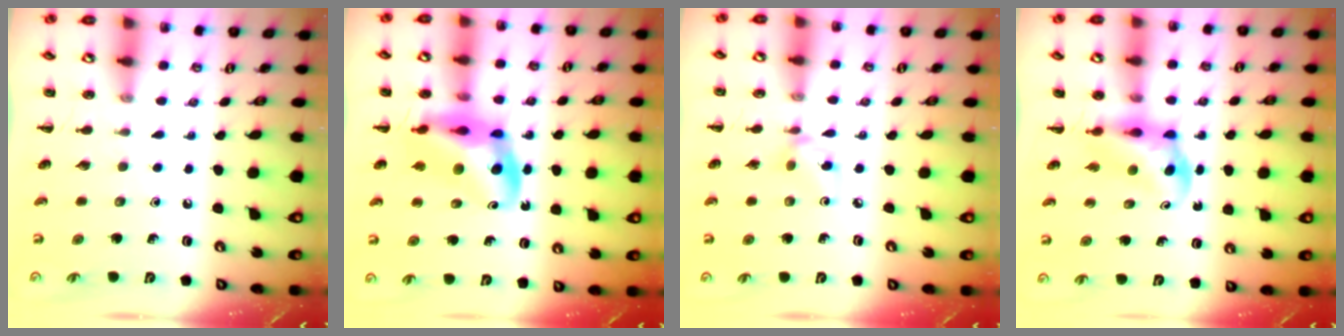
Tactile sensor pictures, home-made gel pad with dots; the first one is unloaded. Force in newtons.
{"total": 13.0, "press": 12.4, "slide": 4.1}
{"total": 3.3, "press": 3.0, "slide": 1.2}
{"total": 5.3, "press": 5.2, "slide": 0.9}